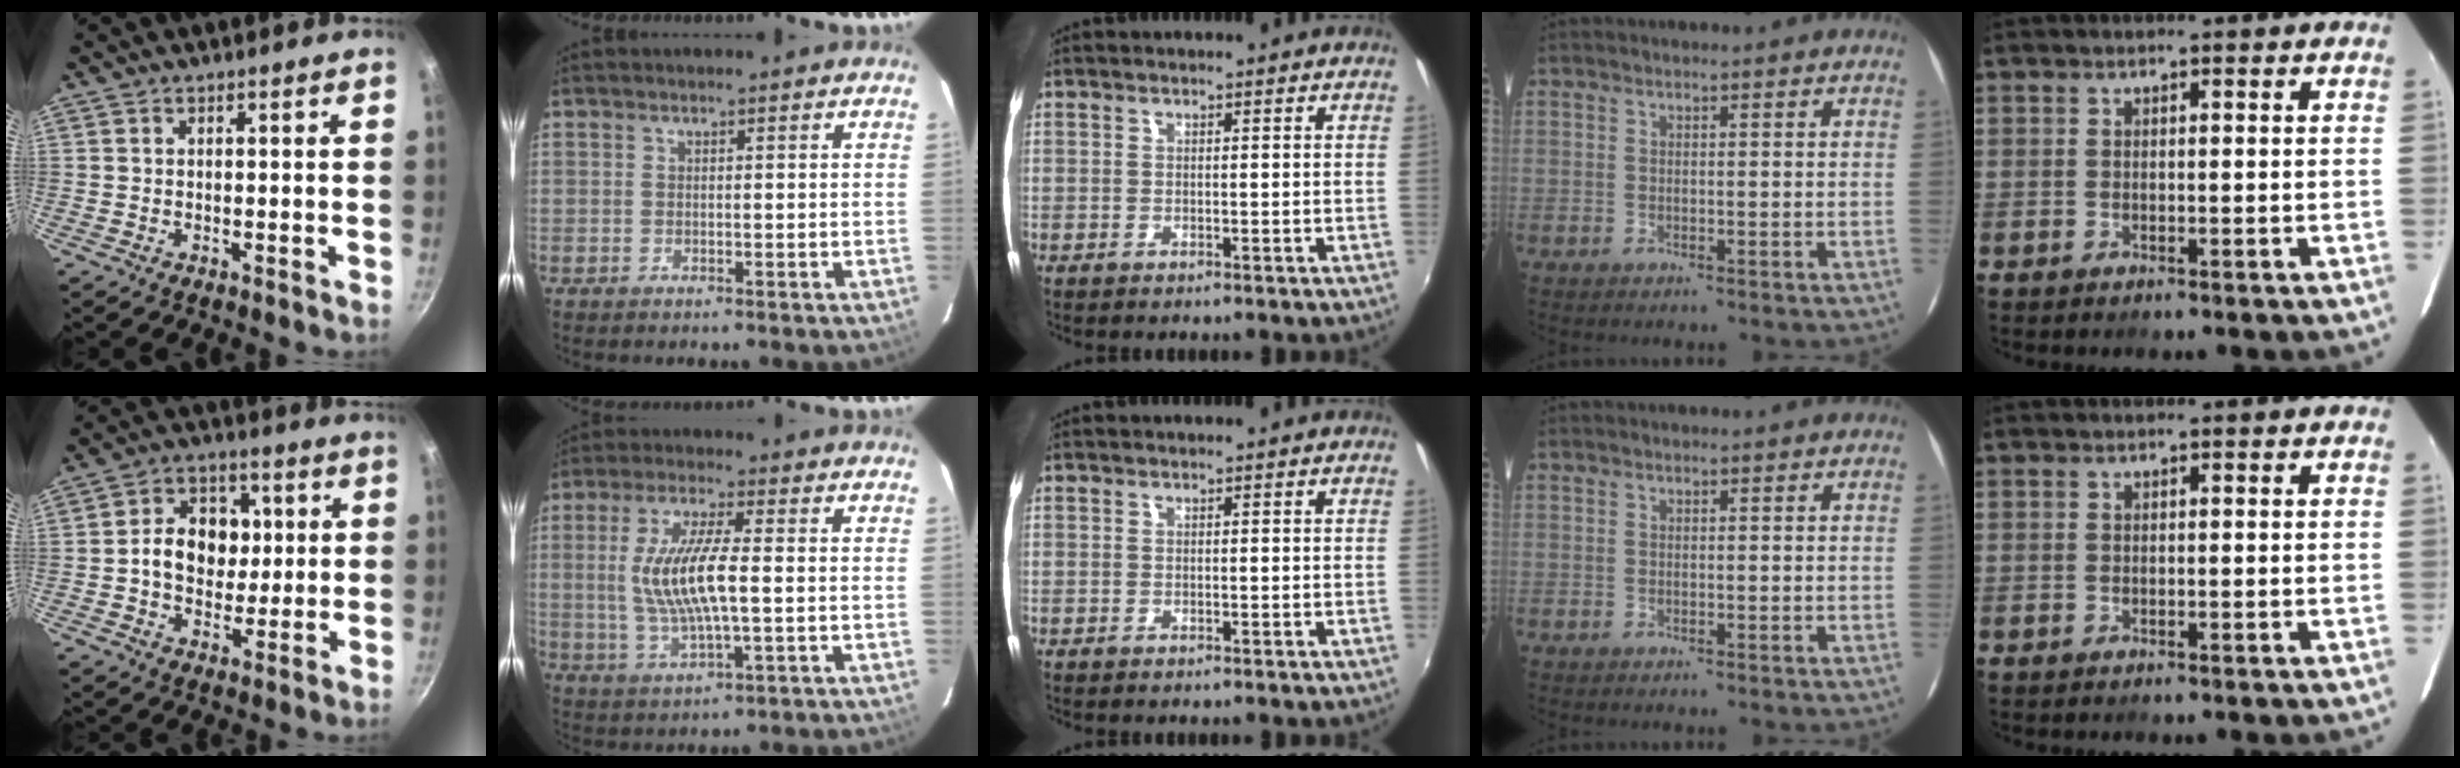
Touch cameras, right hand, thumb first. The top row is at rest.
{"thumb": {"total": 11.4, "force": [0.8, 8.9, 7.0], "torque": [-0.077, 0.009, 0.002]}, "index": {"total": 11.5, "force": [0.0, 2.9, 11.1], "torque": [-0.219, -0.004, 0.007]}}